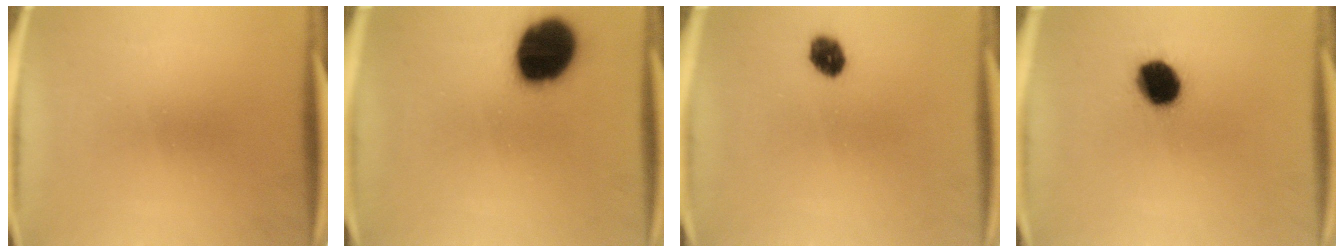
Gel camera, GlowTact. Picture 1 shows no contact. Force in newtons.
{"total": 19.6}
{"total": 4.5}
{"total": 10.7}